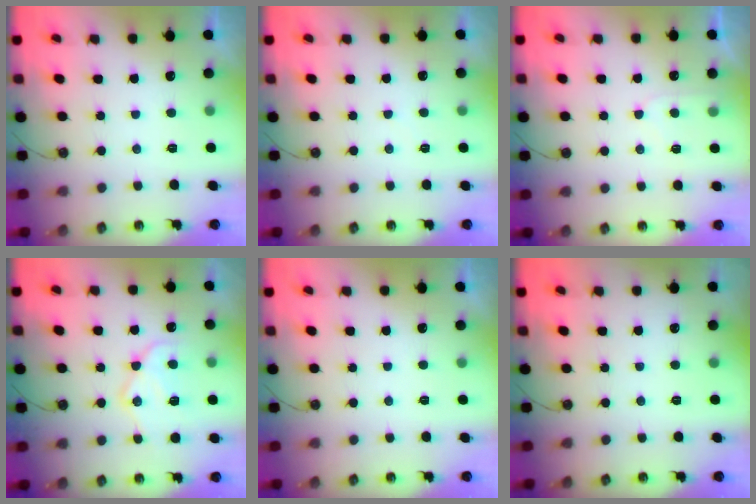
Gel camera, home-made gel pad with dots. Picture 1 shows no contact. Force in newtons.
{"total": 3.5, "press": 3.5, "slide": 0.5}
{"total": 4.7, "press": 4.6, "slide": 0.5}
{"total": 14.8, "press": 14.7, "slide": 1.5}
{"total": 0.0}
{"total": 0.0}